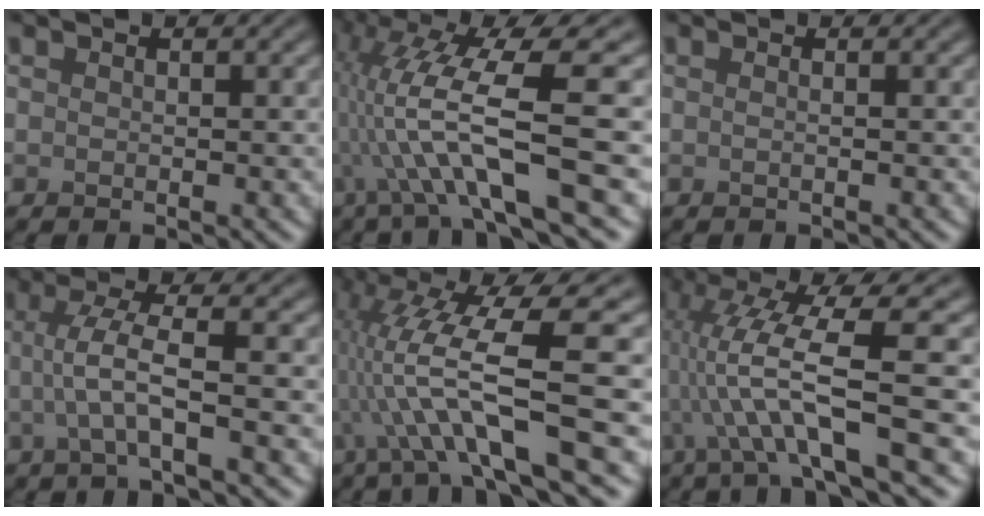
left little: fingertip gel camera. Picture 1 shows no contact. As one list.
[{"total": 12.0, "force": [-0.6, 2.3, 11.7], "torque": [-0.213, 0.014, -0.002]}, {"total": 0.7, "force": [-0.2, 0.3, 0.6], "torque": [-0.006, -0.001, -0.014]}, {"total": 4.0, "force": [-0.7, 0.6, 3.9], "torque": [-0.077, 0.002, -0.011]}, {"total": 12.6, "force": [-1.0, 2.4, 12.3], "torque": [-0.225, 0.017, -0.008]}, {"total": 10.0, "force": [-0.7, 1.8, 9.8], "torque": [-0.174, 0.007, -0.012]}]